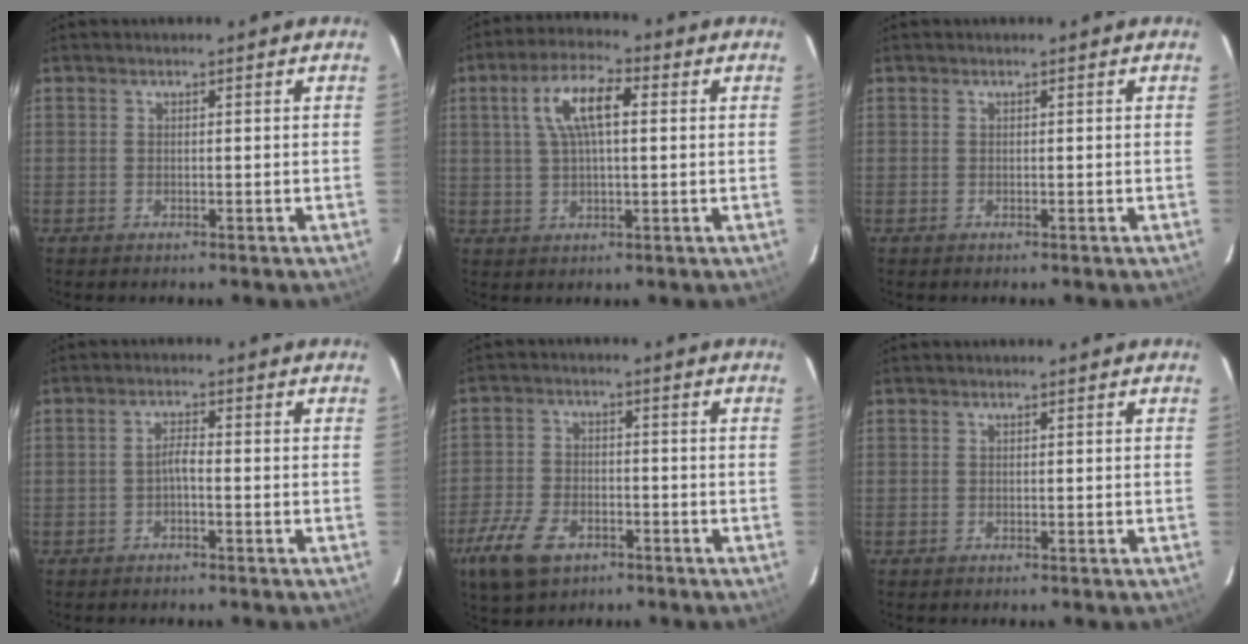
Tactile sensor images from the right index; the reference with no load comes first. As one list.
[{"total": 8.9, "force": [2.3, 3.2, 8.0], "torque": [-0.152, 0.020, 0.042]}, {"total": 0.0}, {"total": 1.8, "force": [-0.9, 0.3, 1.6], "torque": [-0.031, 0.007, -0.018]}, {"total": 11.2, "force": [-6.4, 6.5, 6.4], "torque": [-0.167, -0.009, -0.120]}, {"total": 0.0}]